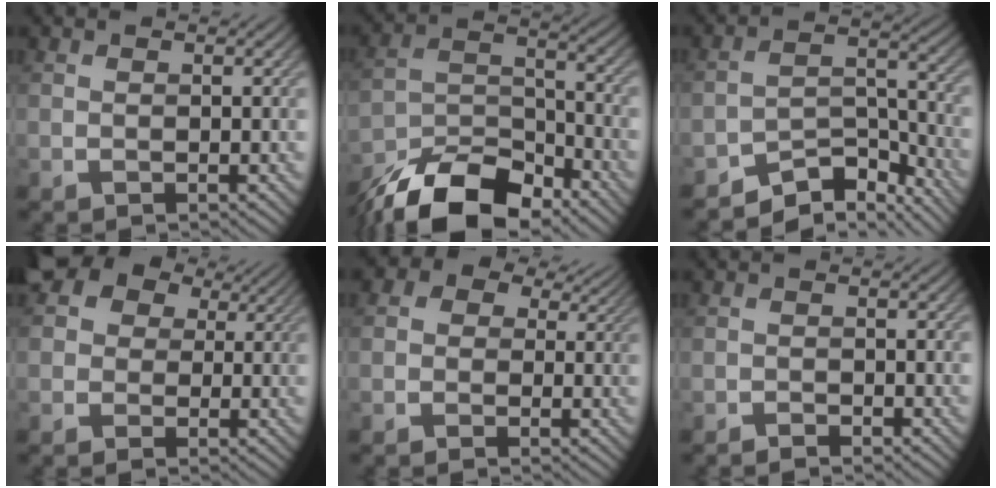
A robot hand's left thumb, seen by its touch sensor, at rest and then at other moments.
{"total": 12.8, "force": [-10.1, 5.0, 6.1], "torque": [-0.118, -0.010, -0.186]}
{"total": 8.2, "force": [-7.1, 2.3, 3.4], "torque": [-0.046, 0.005, -0.131]}
{"total": 8.0, "force": [3.5, 6.1, 3.8], "torque": [-0.089, 0.030, 0.028]}
{"total": 6.3, "force": [2.0, 5.0, 3.3], "torque": [-0.049, 0.015, -0.001]}
{"total": 1.1, "force": [-1.0, 0.1, 0.4], "torque": [-0.006, 0.000, -0.020]}